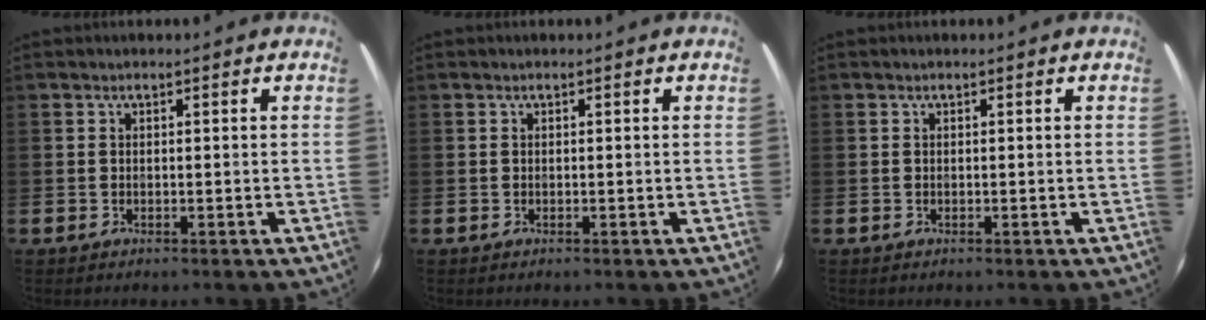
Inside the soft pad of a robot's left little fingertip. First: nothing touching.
{"total": 0.0}
{"total": 0.0}